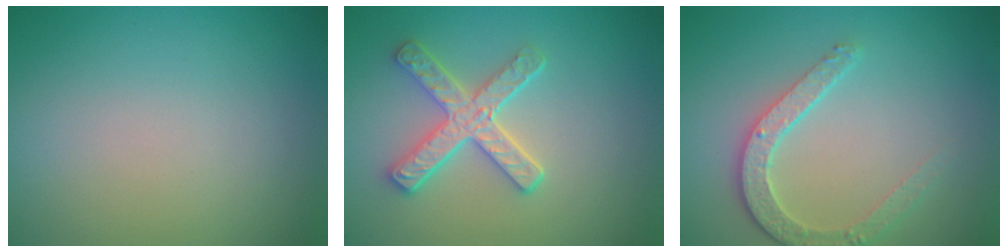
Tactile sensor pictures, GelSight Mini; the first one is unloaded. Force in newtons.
{"total": 3.7, "press": 3.2, "slide": 1.8}
{"total": 3.6, "press": 2.9, "slide": 2.2}